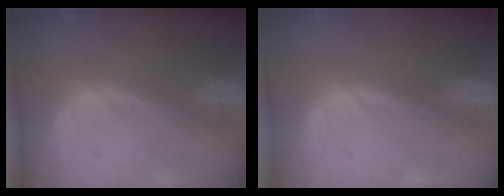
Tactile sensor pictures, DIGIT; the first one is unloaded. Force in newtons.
{"total": 0.0}